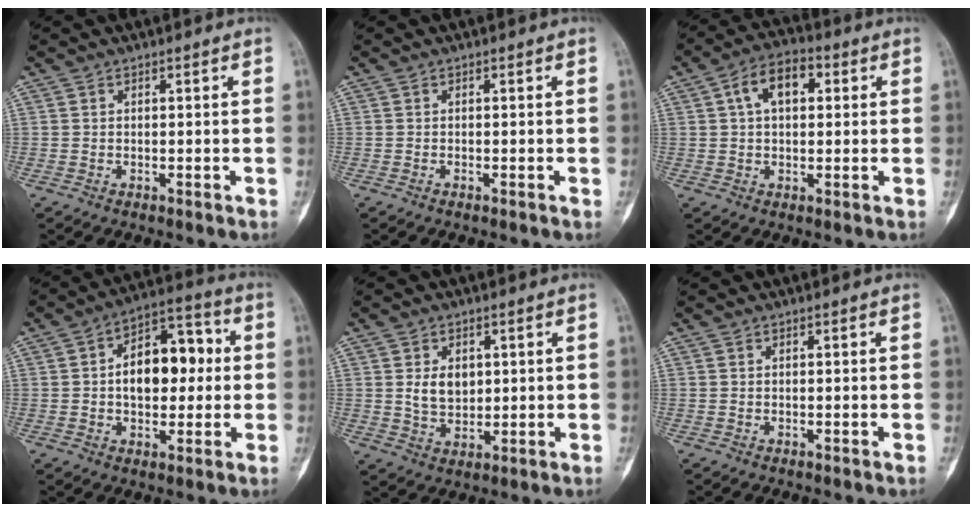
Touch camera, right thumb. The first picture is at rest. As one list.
[{"total": 0.0}, {"total": 8.5, "force": [2.2, 5.1, 6.5], "torque": [-0.102, 0.018, 0.029]}, {"total": 14.1, "force": [0.9, 8.6, 11.1], "torque": [-0.131, 0.032, 0.007]}, {"total": 5.9, "force": [1.3, 4.2, 3.9], "torque": [-0.050, -0.011, 0.031]}, {"total": 0.0}]